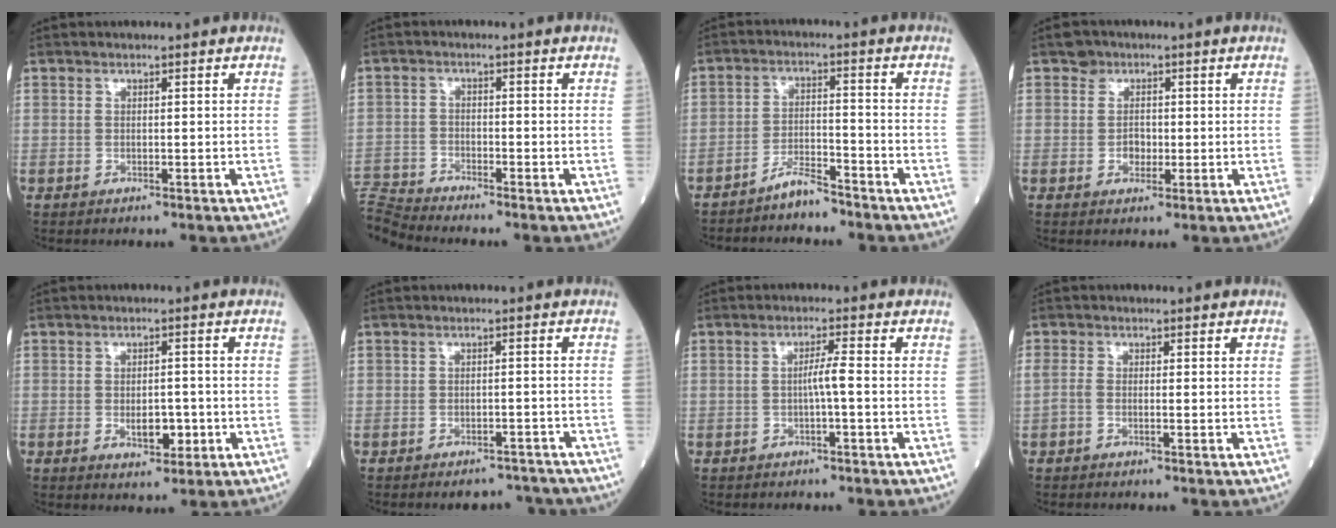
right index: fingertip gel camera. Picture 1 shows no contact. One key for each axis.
{"total": 5.5, "fx": -5.3, "fy": -1.4, "fz": -0.4, "tx": -0.004, "ty": -0.002, "tz": -0.105}
{"total": 3.9, "fx": -3.7, "fy": 0.5, "fz": 1.2, "tx": -0.025, "ty": -0.008, "tz": -0.069}
{"total": 3.4, "fx": 0.1, "fy": 3.0, "fz": 1.5, "tx": -0.022, "ty": 0.007, "tz": 0.002}
{"total": 4.3, "fx": -1.1, "fy": 2.0, "fz": 3.7, "tx": -0.057, "ty": 0.000, "tz": -0.010}
{"total": 6.0, "fx": -5.6, "fy": 1.9, "fz": 0.7, "tx": 0.009, "ty": 0.004, "tz": -0.064}
{"total": 2.5, "fx": -0.5, "fy": -0.3, "fz": 2.4, "tx": -0.040, "ty": 0.002, "tz": -0.010}
{"total": 1.8, "fx": -0.5, "fy": 0.6, "fz": 1.6, "tx": -0.038, "ty": 0.008, "tz": -0.010}